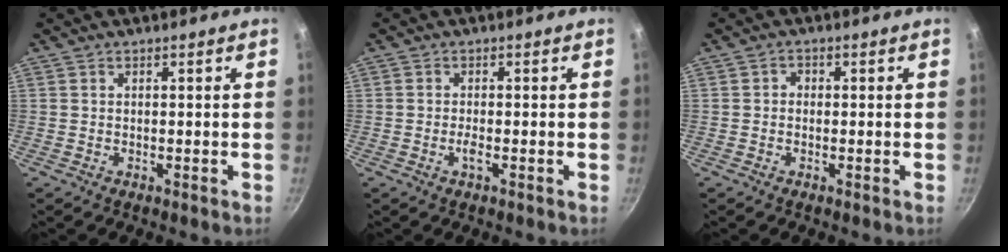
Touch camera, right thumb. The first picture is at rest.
{"total": 1.5, "force": [-0.6, 0.3, 1.3], "torque": [-0.031, 0.003, -0.015]}
{"total": 1.3, "force": [-0.2, 1.2, 0.6], "torque": [-0.008, 0.004, -0.006]}